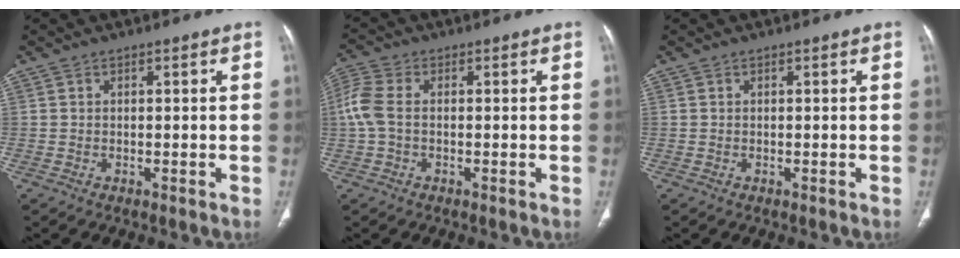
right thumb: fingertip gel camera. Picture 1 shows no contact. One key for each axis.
{"total": 5.7, "fx": 0.0, "fy": 3.6, "fz": 4.5, "tx": -0.125, "ty": 0.015, "tz": -0.004}
{"total": 0.0}